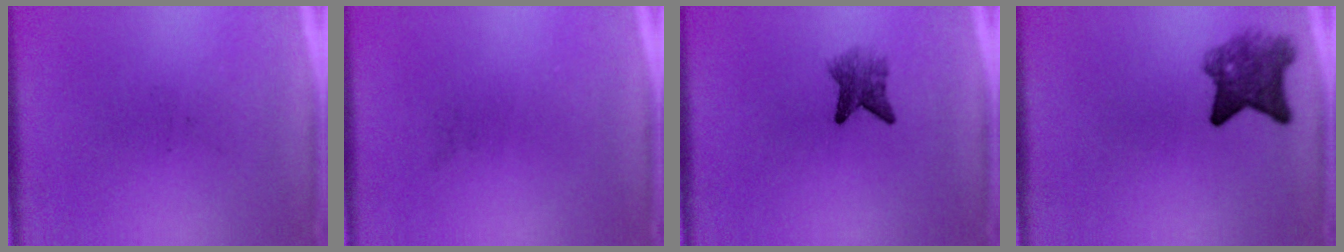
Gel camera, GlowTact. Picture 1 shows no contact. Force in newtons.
{"total": 0.0}
{"total": 3.6}
{"total": 5.2}